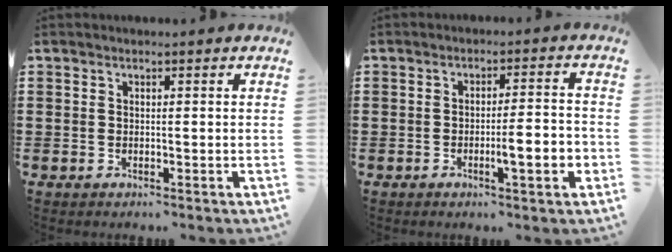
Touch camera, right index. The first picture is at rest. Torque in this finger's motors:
{"motor_torque": [1.63, -0.47, 0.39, 0.15]}